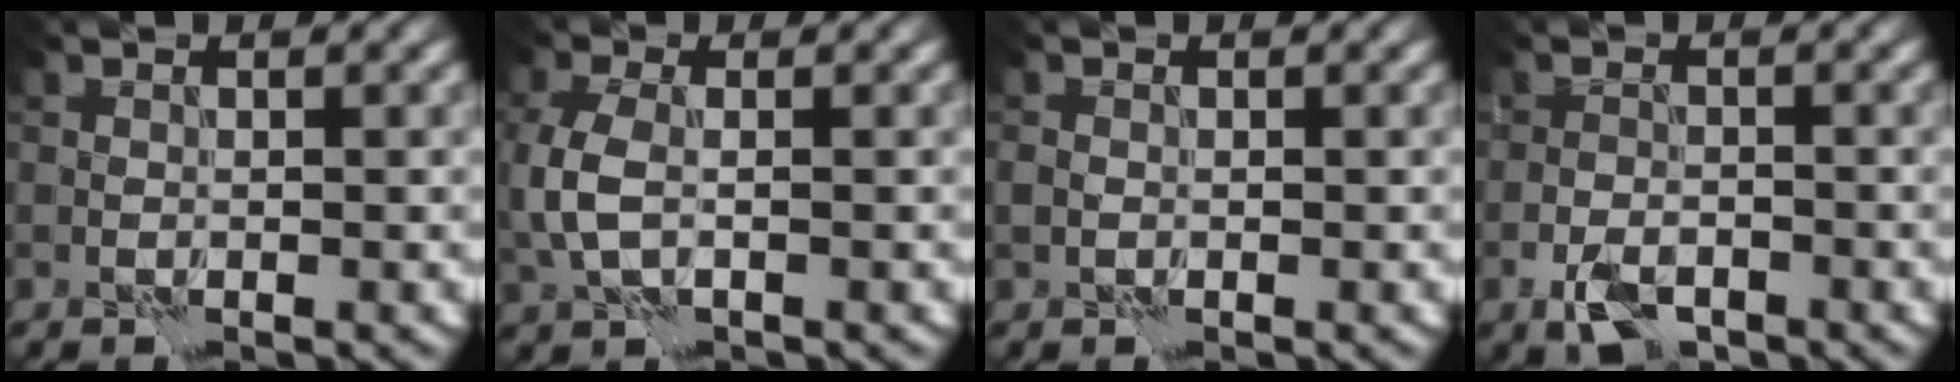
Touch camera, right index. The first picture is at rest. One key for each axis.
{"total": 3.5, "fx": 0.0, "fy": 2.1, "fz": 2.8, "tx": -0.079, "ty": 0.003, "tz": -0.003}
{"total": 1.0, "fx": 0.0, "fy": 0.9, "fz": 0.6, "tx": -0.014, "ty": -0.001, "tz": 0.000}
{"total": 3.5, "fx": -2.1, "fy": 1.7, "fz": 2.2, "tx": -0.042, "ty": -0.004, "tz": -0.044}